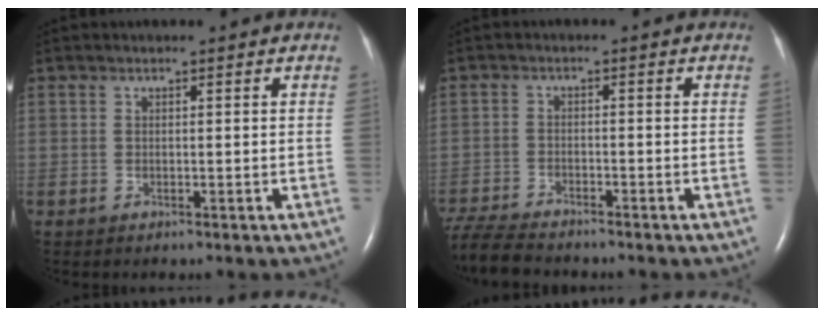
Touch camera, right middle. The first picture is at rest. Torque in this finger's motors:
{"motor_torque": [0.34, -0.37, 0.01, 0.01]}